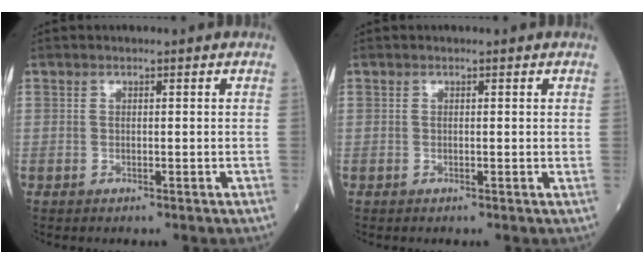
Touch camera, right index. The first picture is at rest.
{"total": 0.0}